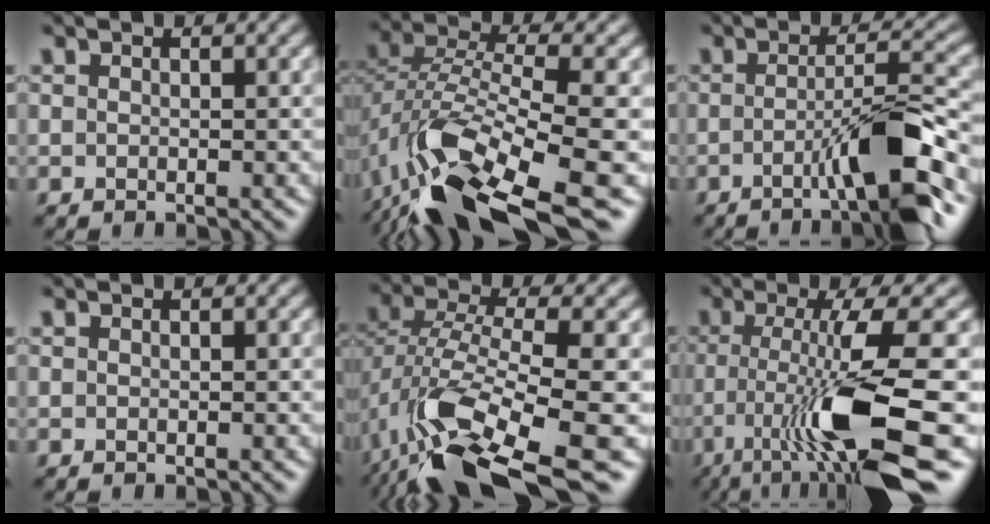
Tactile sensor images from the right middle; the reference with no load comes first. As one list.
[{"total": 12.4, "force": [-7.1, 4.3, 9.2], "torque": [-0.180, -0.002, -0.124]}, {"total": 7.2, "force": [-2.7, 0.9, 6.6], "torque": [-0.096, 0.012, -0.054]}, {"total": 0.0}, {"total": 11.9, "force": [-5.7, 4.2, 9.5], "torque": [-0.190, -0.009, -0.099]}, {"total": 11.4, "force": [-4.5, 2.3, 10.2], "torque": [-0.167, -0.007, -0.078]}]